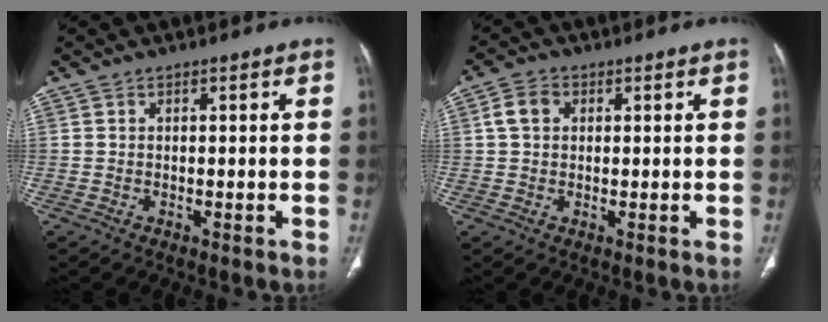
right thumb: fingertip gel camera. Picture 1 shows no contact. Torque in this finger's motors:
{"motor_torque": [-0.33, 0.34, 0.22, 0.32, 0.10]}